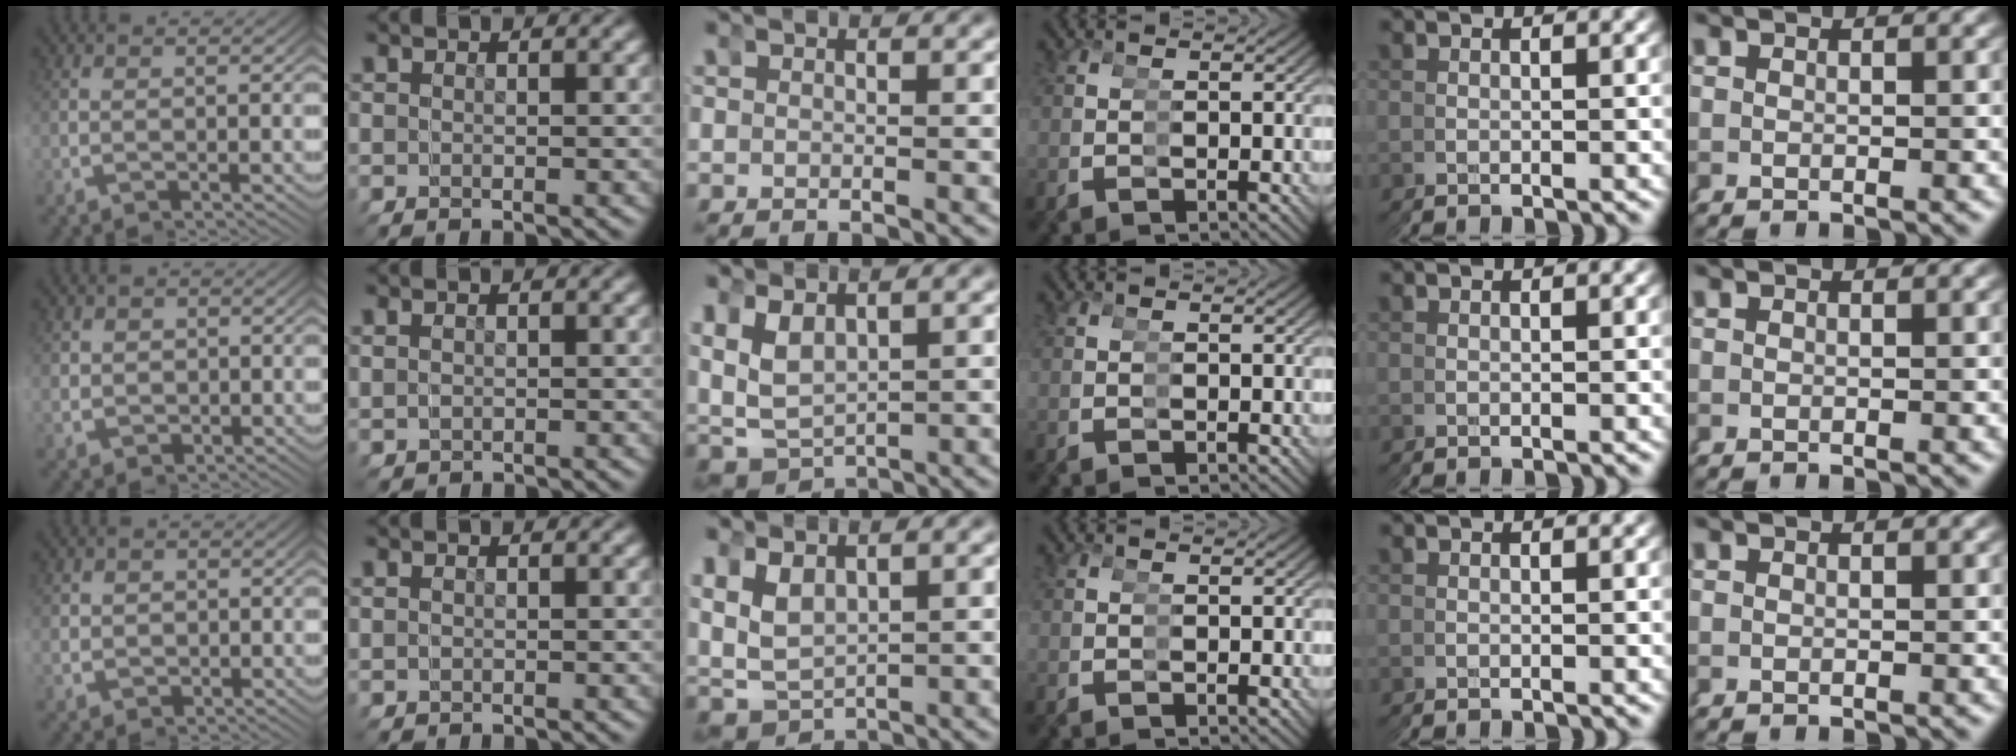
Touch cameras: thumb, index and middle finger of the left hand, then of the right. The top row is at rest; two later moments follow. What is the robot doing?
{"motion": "grasp_and_lifting", "object": "hoodie"}